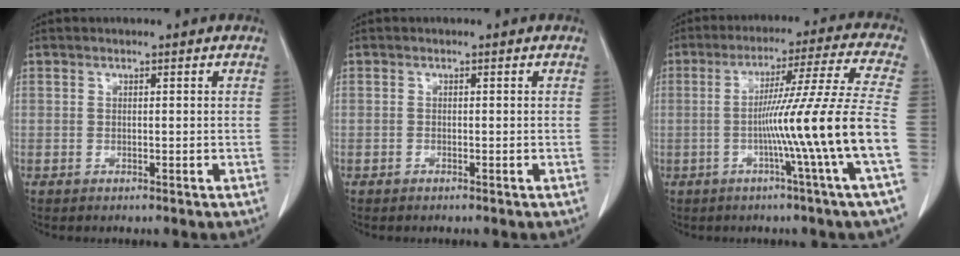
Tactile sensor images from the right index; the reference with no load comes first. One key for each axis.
{"total": 0.0}
{"total": 15.9, "fx": -3.8, "fy": -3.7, "fz": 15.0, "tx": -0.235, "ty": -0.007, "tz": -0.068}